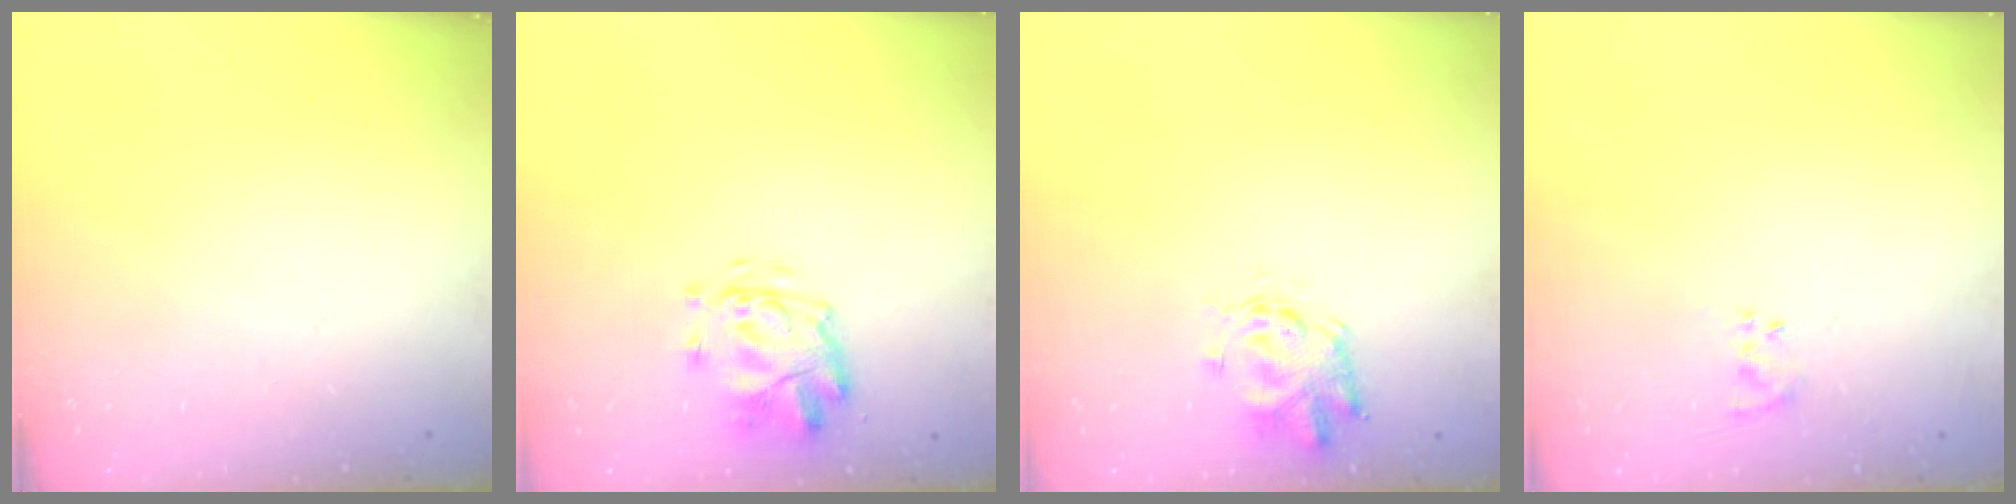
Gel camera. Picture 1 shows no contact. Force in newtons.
{"total": 3.8, "press": 3.4, "slide": 1.8}
{"total": 2.5, "press": 2.4, "slide": 0.7}
{"total": 2.2, "press": 2.0, "slide": 1.0}